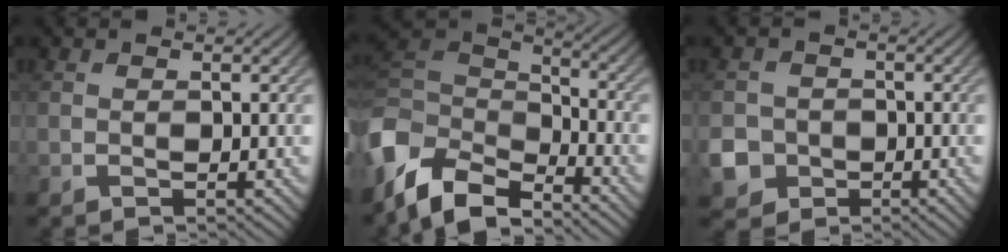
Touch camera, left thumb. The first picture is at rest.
{"total": 9.0, "force": [-5.6, 5.3, 4.7], "torque": [-0.119, 0.007, -0.117]}
{"total": 5.7, "force": [-2.3, 5.0, 1.5], "torque": [-0.040, -0.014, -0.059]}